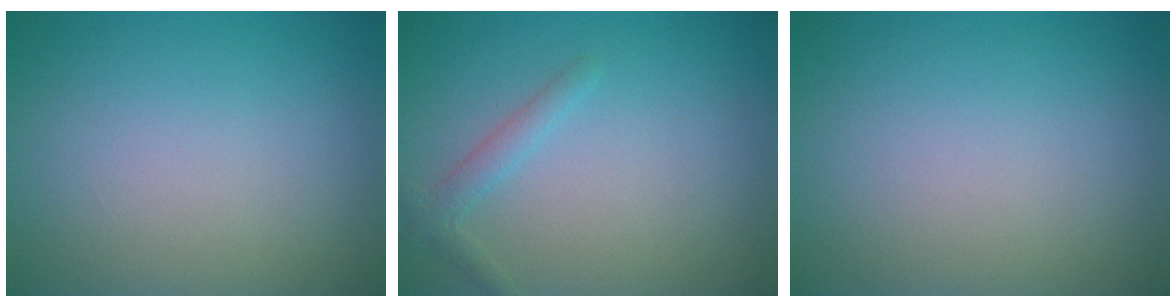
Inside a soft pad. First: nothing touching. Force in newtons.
{"total": 1.6, "press": 1.6, "slide": 0.1}
{"total": 0.0}